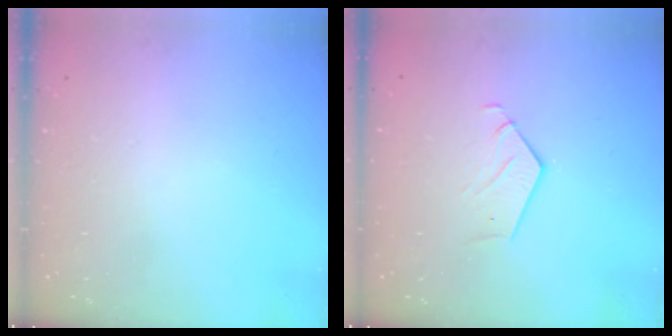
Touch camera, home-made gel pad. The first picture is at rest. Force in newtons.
{"total": 2.8, "press": 2.8, "slide": 0.2}